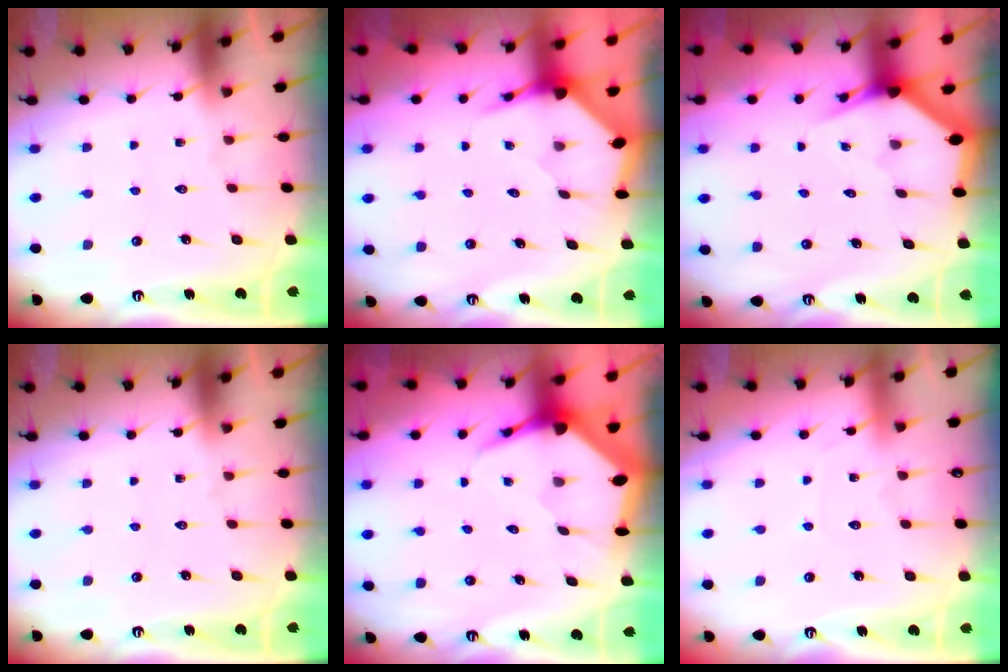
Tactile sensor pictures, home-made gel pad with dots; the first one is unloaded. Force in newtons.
{"total": 3.7, "press": 3.7, "slide": 0.4}
{"total": 3.0, "press": 3.0, "slide": 0.0}
{"total": 0.0}
{"total": 5.4, "press": 5.3, "slide": 0.5}
{"total": 2.9, "press": 2.9, "slide": 0.4}